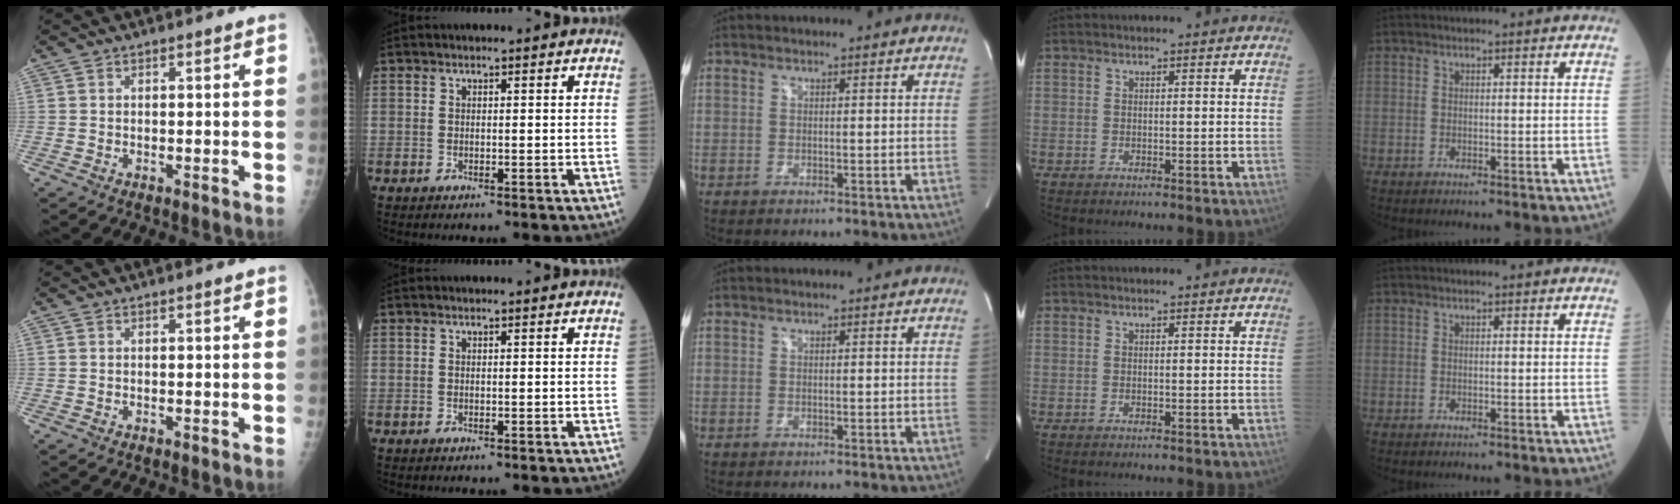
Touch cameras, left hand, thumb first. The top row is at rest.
{}